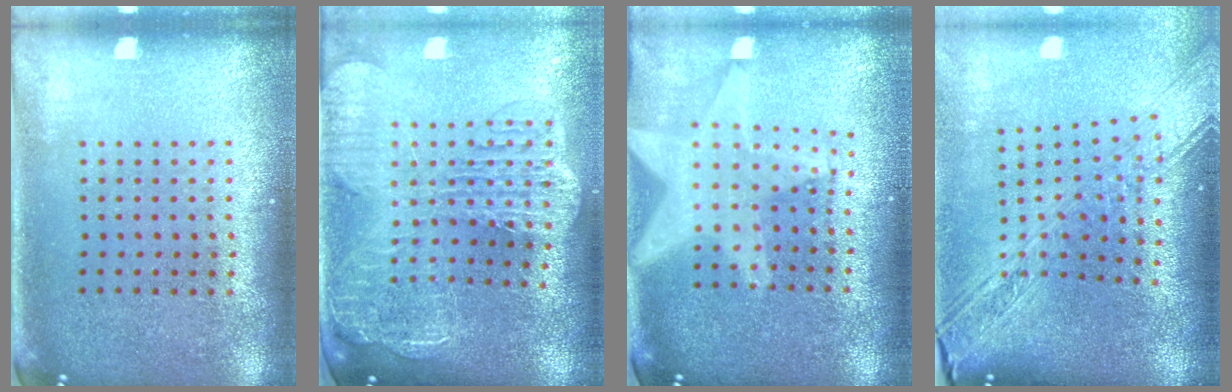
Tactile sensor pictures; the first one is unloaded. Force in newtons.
{"total": 3.1, "press": 2.6, "slide": 1.8}
{"total": 2.2, "press": 1.8, "slide": 1.2}
{"total": 3.0, "press": 2.3, "slide": 2.0}